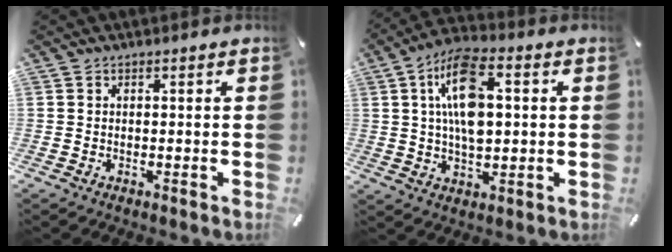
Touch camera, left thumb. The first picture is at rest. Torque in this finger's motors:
{"motor_torque": [2.40, 2.44, 0.52, 0.10, 0.33]}